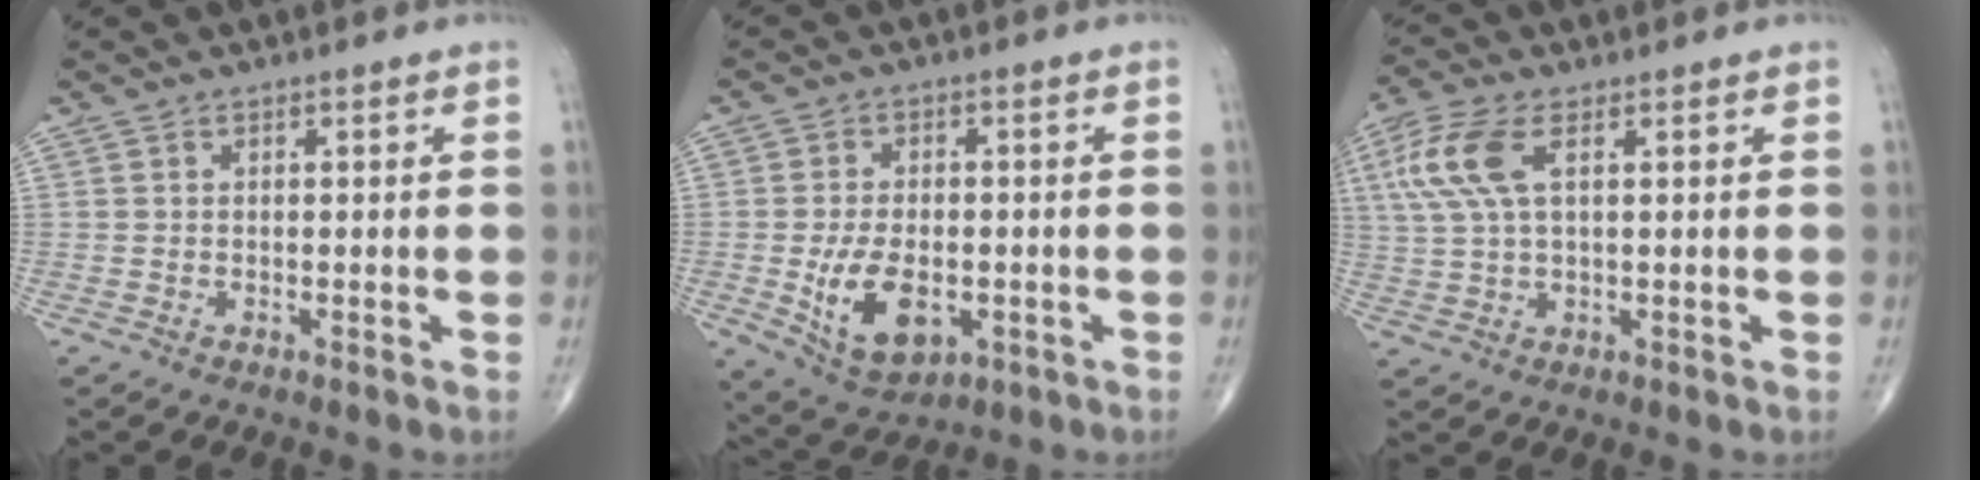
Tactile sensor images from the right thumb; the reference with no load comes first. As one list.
[{"total": 11.0, "force": [-2.5, 6.4, 8.6], "torque": [-0.138, -0.003, -0.029]}, {"total": 9.2, "force": [3.1, 4.0, 7.6], "torque": [-0.192, 0.012, 0.062]}]